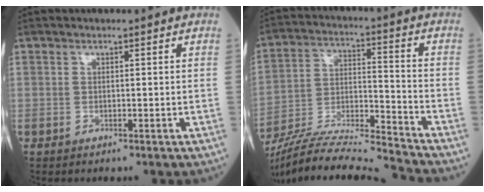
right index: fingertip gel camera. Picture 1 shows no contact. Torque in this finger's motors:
{"motor_torque": [-0.40, -0.58, 0.09, 0.06]}